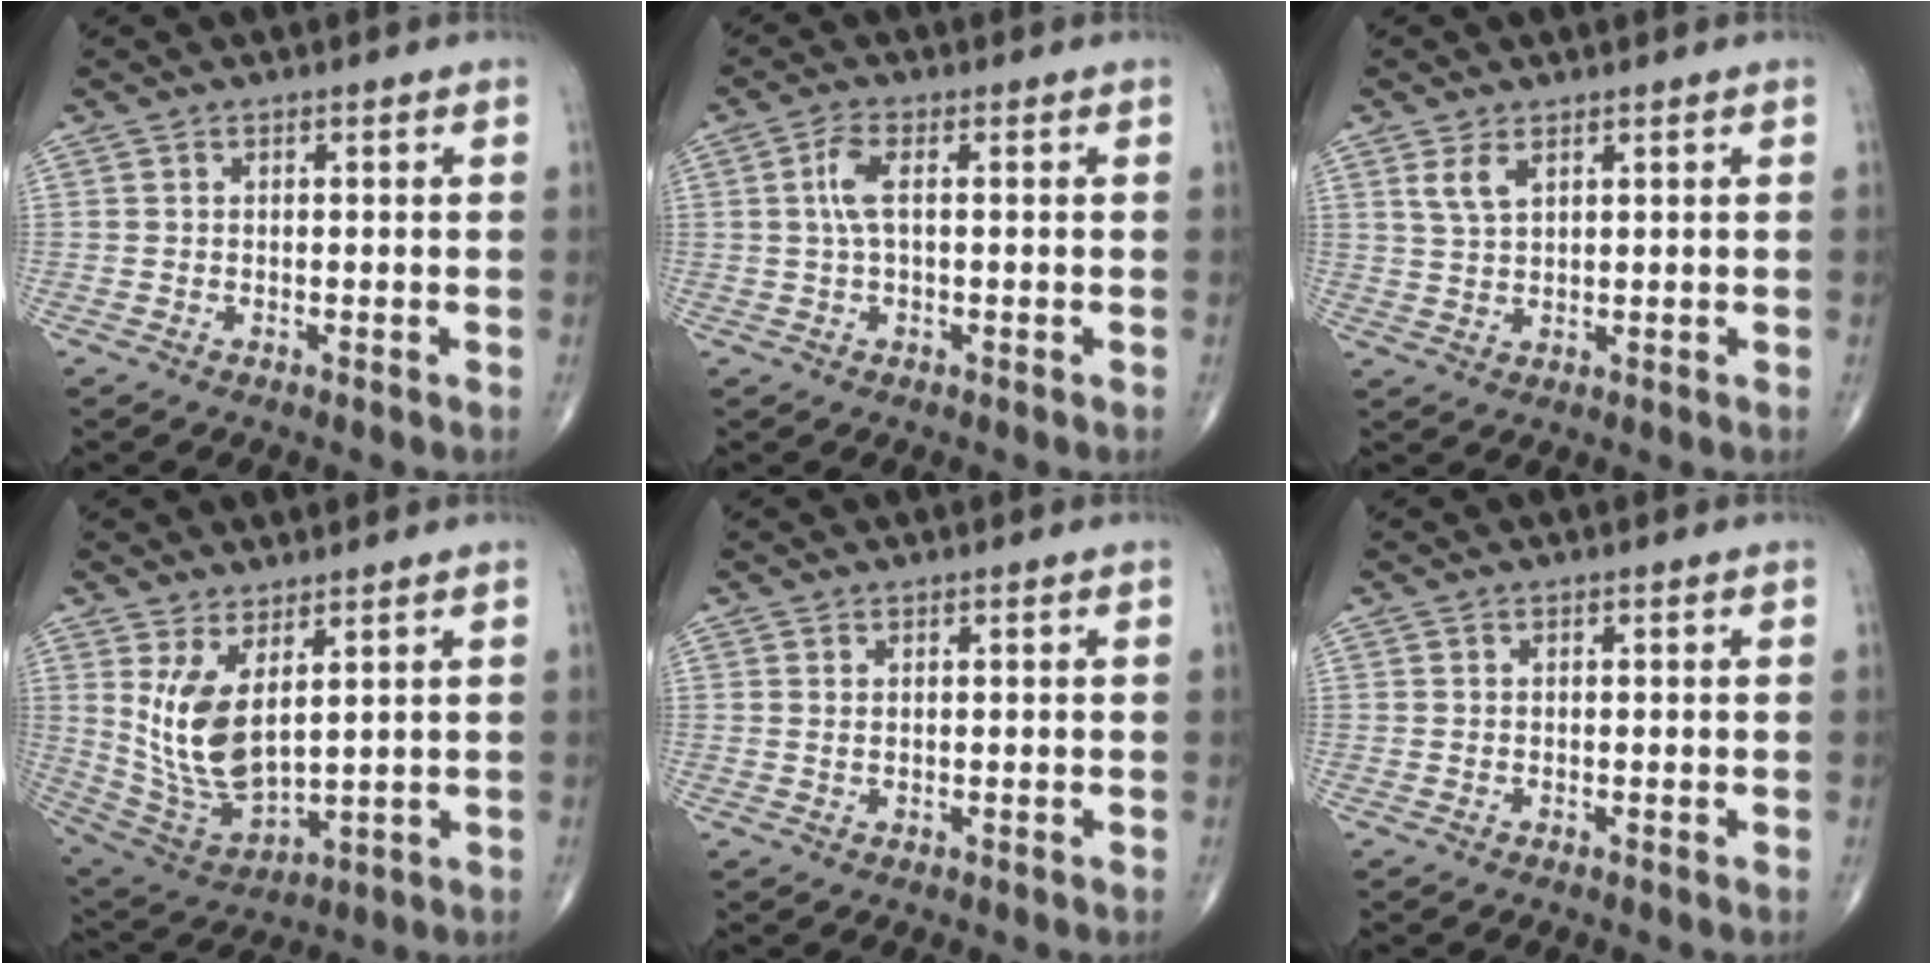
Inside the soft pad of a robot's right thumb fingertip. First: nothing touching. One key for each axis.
{"total": 4.0, "fx": 0.5, "fy": 1.5, "fz": 3.7, "tx": -0.093, "ty": 0.004, "tz": 0.007}
{"total": 3.6, "fx": 2.0, "fy": 1.7, "fz": 2.5, "tx": -0.049, "ty": -0.007, "tz": 0.045}
{"total": 11.6, "fx": 3.7, "fy": 5.1, "fz": 9.8, "tx": -0.188, "ty": -0.036, "tz": 0.095}
{"total": 0.7, "fx": 0.4, "fy": 0.3, "fz": 0.5, "tx": -0.010, "ty": 0.000, "tz": 0.007}
{"total": 0.0}